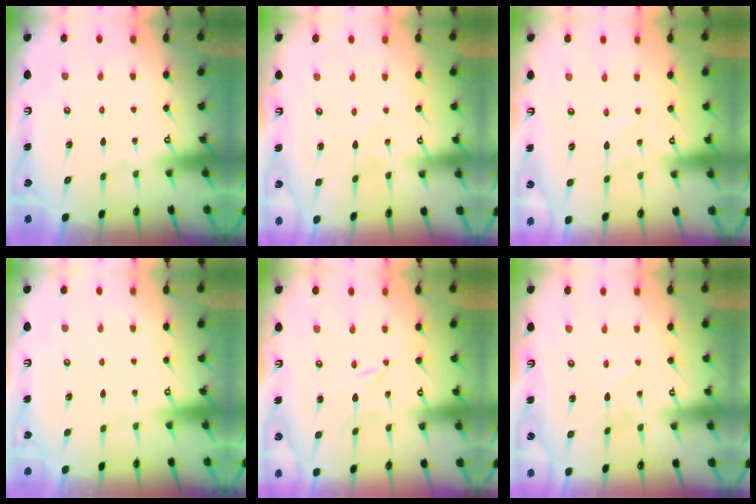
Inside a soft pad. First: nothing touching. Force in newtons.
{"total": 2.6, "press": 2.6, "slide": 0.3}
{"total": 1.4, "press": 1.4, "slide": 0.1}
{"total": 0.0}
{"total": 0.0}
{"total": 1.6, "press": 1.6, "slide": 0.1}